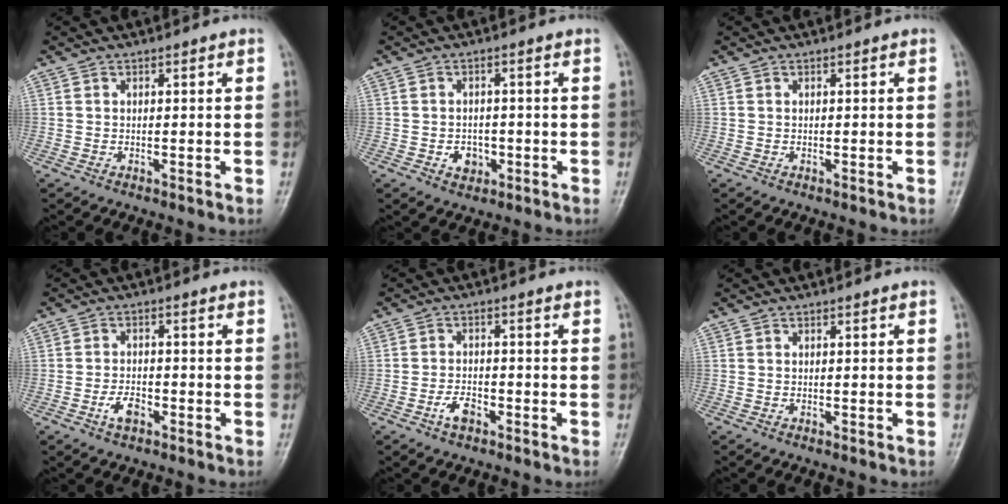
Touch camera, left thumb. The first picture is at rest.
{"total": 3.5, "force": [-1.1, 2.8, 1.7], "torque": [-0.010, 0.005, -0.012]}
{"total": 0.0}
{"total": 3.5, "force": [-1.7, 1.9, 2.4], "torque": [-0.041, 0.012, -0.031]}
{"total": 3.4, "force": [-1.9, 1.8, 2.2], "torque": [-0.037, 0.015, -0.034]}
{"total": 0.0}